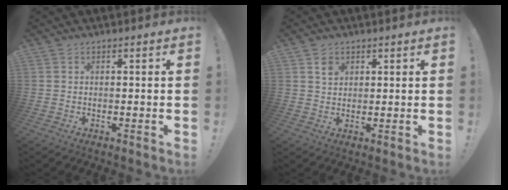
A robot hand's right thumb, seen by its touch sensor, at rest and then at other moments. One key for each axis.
{"total": 2.9, "fx": 1.7, "fy": 2.1, "fz": 1.2, "tx": -0.004, "ty": -0.007, "tz": 0.026}